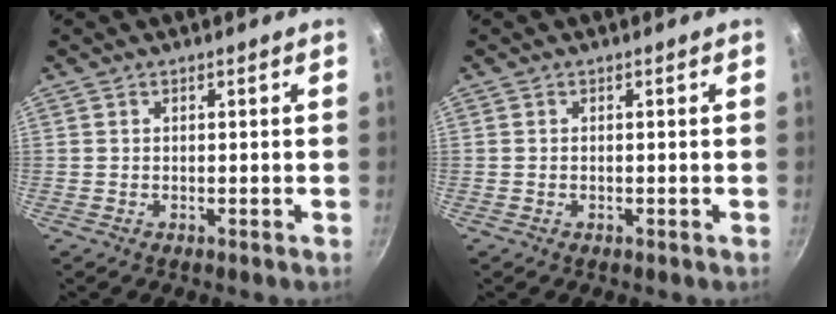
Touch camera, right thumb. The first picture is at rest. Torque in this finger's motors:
{"motor_torque": [1.10, 0.93, 0.51, -0.80, 0.06]}